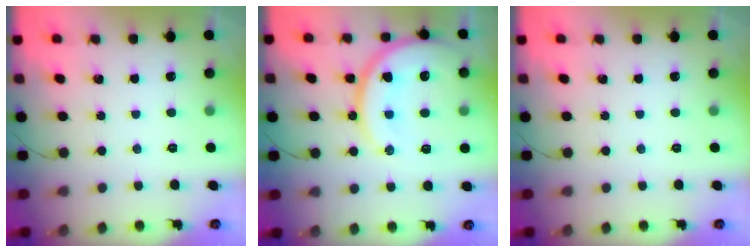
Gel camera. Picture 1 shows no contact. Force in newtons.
{"total": 19.4, "press": 19.3, "slide": 1.8}
{"total": 0.0}